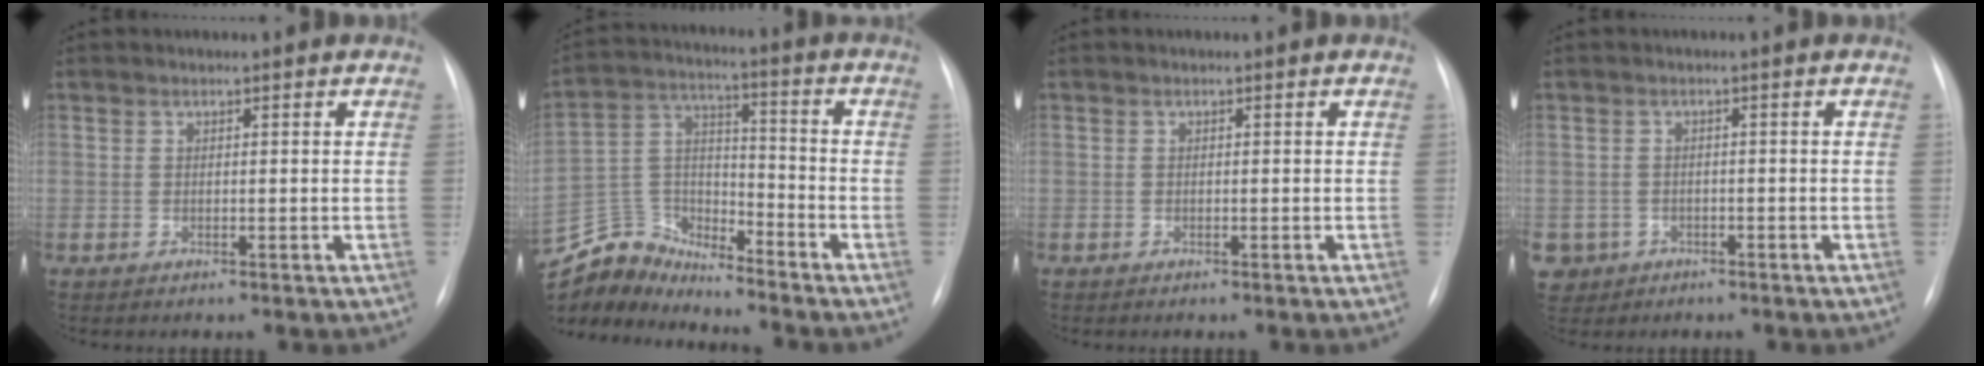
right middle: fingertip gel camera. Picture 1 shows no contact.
{"total": 10.3, "force": [-10.2, 1.3, -1.0], "torque": [0.013, 0.044, -0.202]}
{"total": 0.0}
{"total": 5.2, "force": [-2.4, 4.5, 0.4], "torque": [-0.019, 0.005, -0.035]}